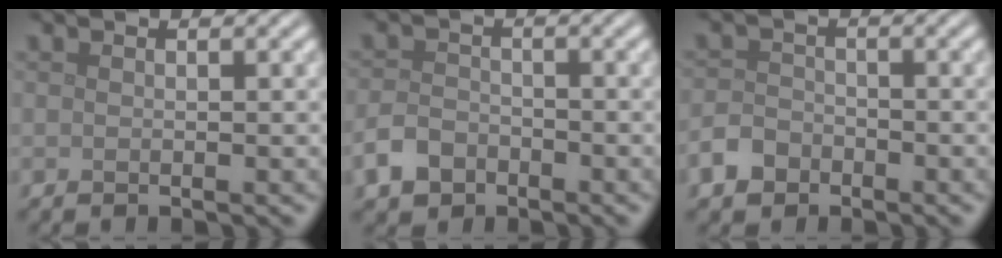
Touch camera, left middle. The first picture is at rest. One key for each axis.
{"total": 3.0, "fx": -1.9, "fy": 2.0, "fz": 1.2, "tx": -0.020, "ty": 0.000, "tz": -0.044}
{"total": 2.7, "fx": -1.7, "fy": 1.8, "fz": 0.9, "tx": -0.013, "ty": 0.001, "tz": -0.042}